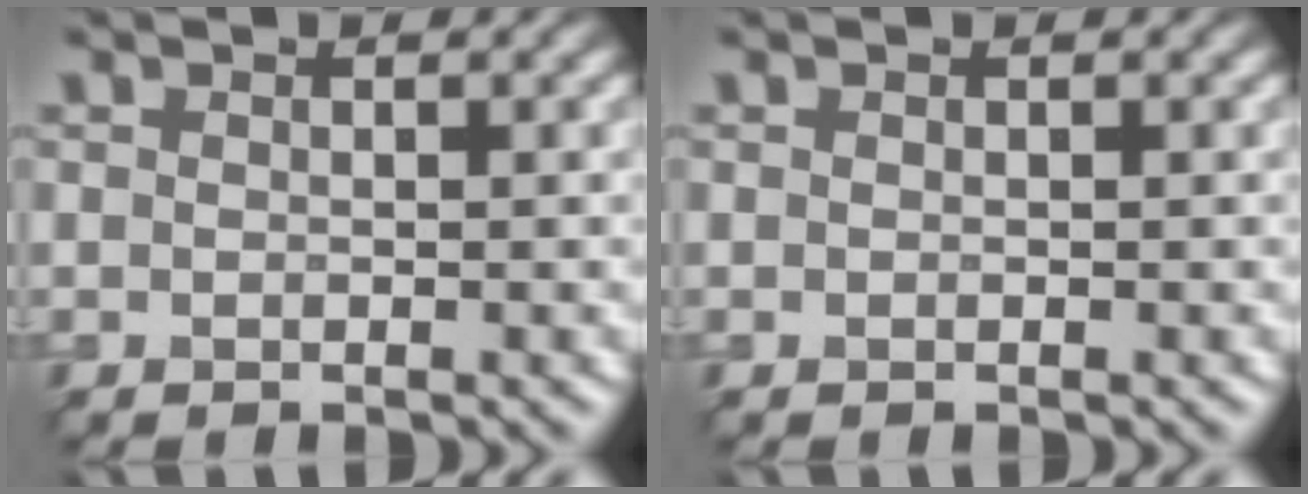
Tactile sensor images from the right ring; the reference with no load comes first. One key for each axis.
{"total": 0.0}